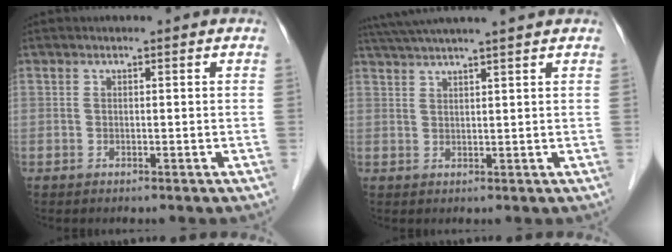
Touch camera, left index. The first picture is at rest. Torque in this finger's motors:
{"motor_torque": [1.10, -1.04, 0.31, 0.09]}